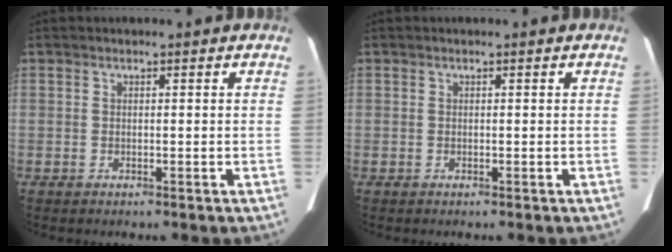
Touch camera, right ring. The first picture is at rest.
{"total": 0.0}